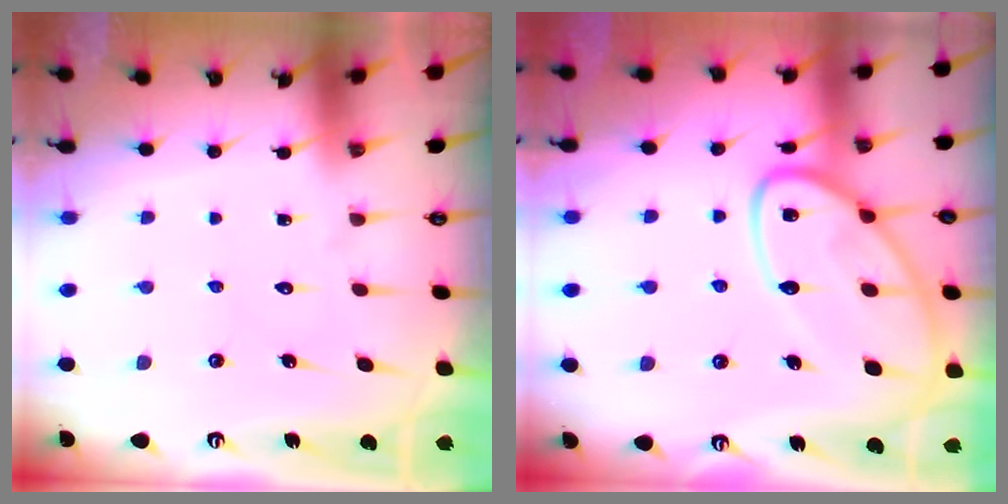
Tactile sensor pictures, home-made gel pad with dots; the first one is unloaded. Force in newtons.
{"total": 15.1, "press": 15.1, "slide": 1.4}